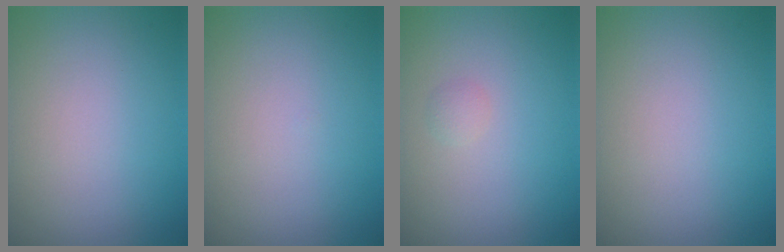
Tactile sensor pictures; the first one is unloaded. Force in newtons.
{"total": 0.0}
{"total": 0.7, "press": 0.7, "slide": 0.0}
{"total": 0.0}